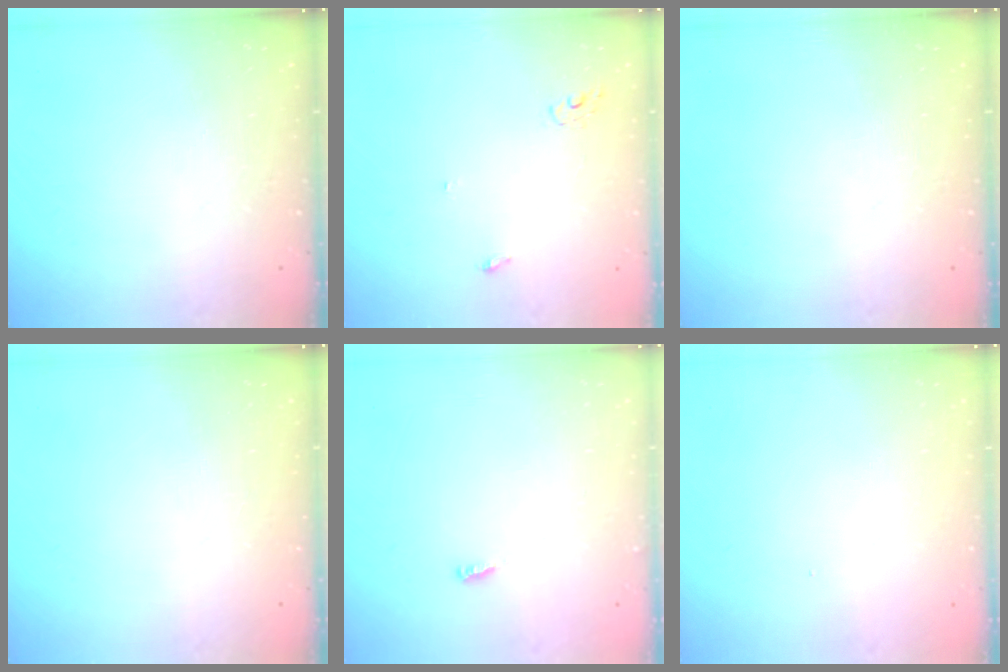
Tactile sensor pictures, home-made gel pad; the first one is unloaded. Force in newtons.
{"total": 2.8, "press": 2.8, "slide": 0.2}
{"total": 0.0}
{"total": 0.0}
{"total": 2.6, "press": 2.6, "slide": 0.3}
{"total": 5.3, "press": 0.3, "slide": 5.2}